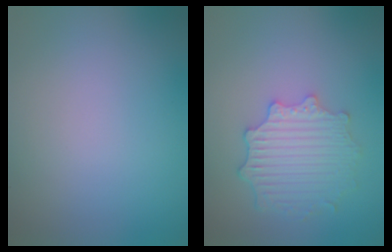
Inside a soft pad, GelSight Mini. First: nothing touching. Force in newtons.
{"total": 4.8, "press": 3.9, "slide": 2.7}